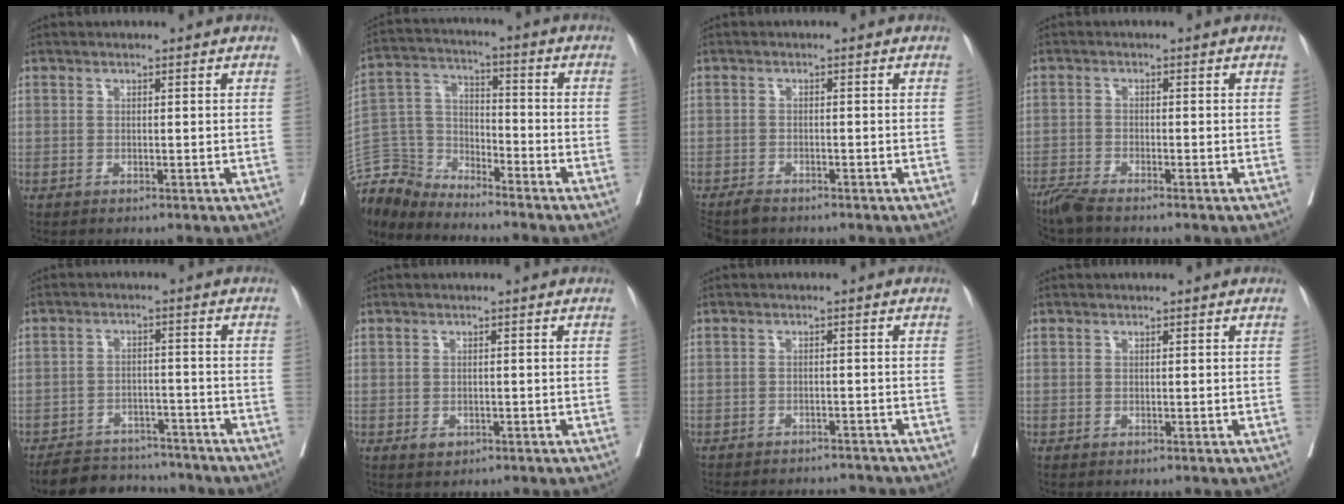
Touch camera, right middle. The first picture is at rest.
{"total": 10.3, "force": [-10.2, 1.3, 0.0], "torque": [-0.002, 0.026, -0.206]}
{"total": 3.4, "force": [-3.0, 1.2, 1.2], "torque": [-0.019, -0.008, -0.052]}
{"total": 3.2, "force": [-2.8, -0.1, 1.4], "torque": [-0.030, -0.010, -0.058]}
{"total": 9.3, "force": [-8.6, 3.1, 1.7], "torque": [-0.016, 0.007, -0.124]}
{"total": 1.0, "force": [-0.2, 0.6, 0.8], "torque": [-0.012, 0.001, 0.004]}
{"total": 9.8, "force": [-9.2, 2.0, 2.5], "torque": [-0.044, 0.005, -0.109]}
{"total": 0.0}